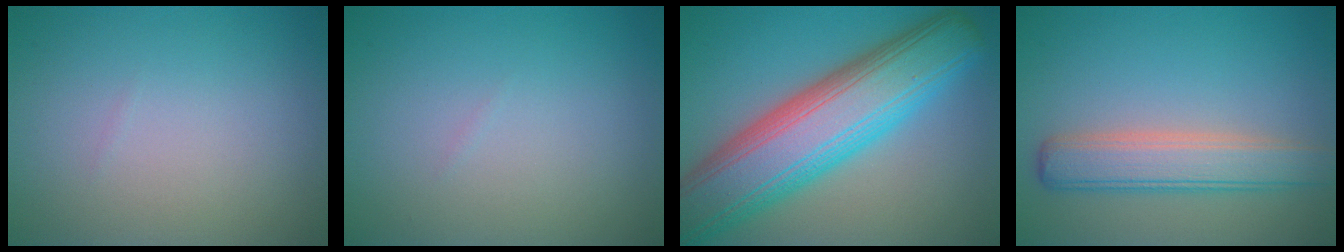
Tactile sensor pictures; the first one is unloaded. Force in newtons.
{"total": 0.0}
{"total": 12.3, "press": 12.3, "slide": 0.3}
{"total": 4.5, "press": 4.5, "slide": 0.3}